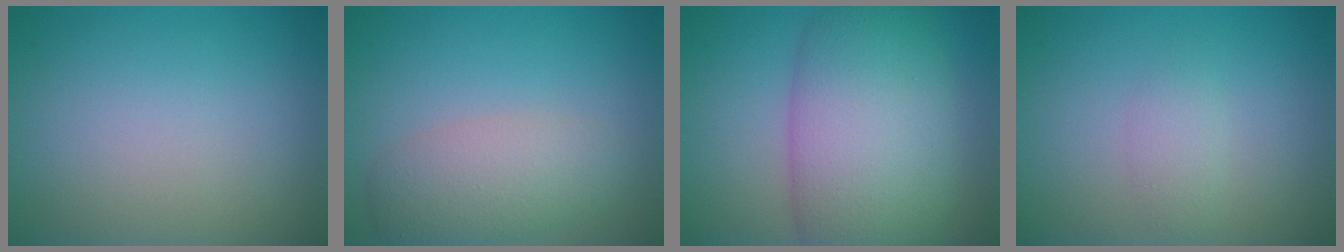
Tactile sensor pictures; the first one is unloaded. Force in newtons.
{"total": 4.1, "press": 4.1, "slide": 0.1}
{"total": 11.0, "press": 11.0, "slide": 0.1}
{"total": 1.3, "press": 1.3, "slide": 0.0}